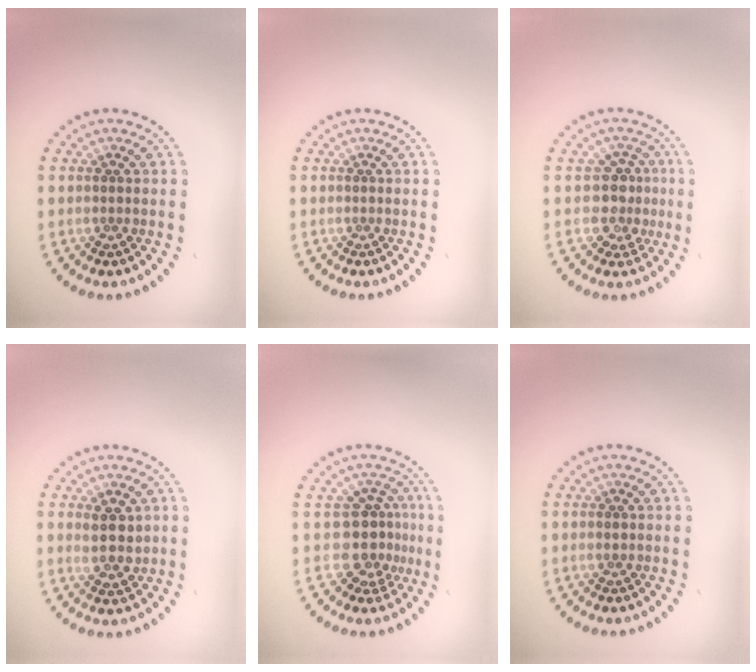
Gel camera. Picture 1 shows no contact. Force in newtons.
{"total": 0.0}
{"total": 2.9, "press": 2.3, "slide": 1.8}
{"total": 3.0, "press": 2.9, "slide": 0.8}
{"total": 3.4, "press": 2.4, "slide": 2.3}
{"total": 0.8, "press": 0.8, "slide": 0.2}